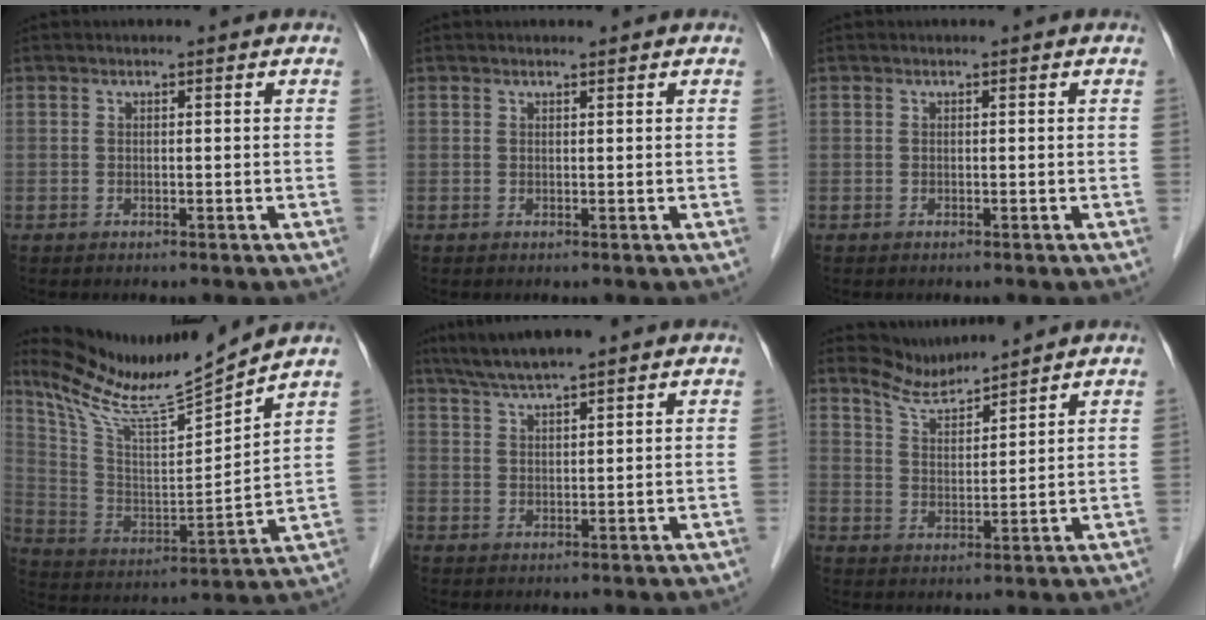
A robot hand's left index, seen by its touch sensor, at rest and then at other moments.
{"total": 0.5, "force": [0.5, 0.0, 0.1], "torque": [-0.010, -0.002, 0.008]}
{"total": 0.0}
{"total": 14.1, "force": [13.2, -1.5, 4.8], "torque": [-0.100, -0.023, 0.244]}
{"total": 6.3, "force": [5.1, 0.2, 3.6], "torque": [-0.067, 0.025, 0.094]}
{"total": 5.0, "force": [5.0, -0.1, 0.0], "torque": [-0.009, -0.002, 0.101]}